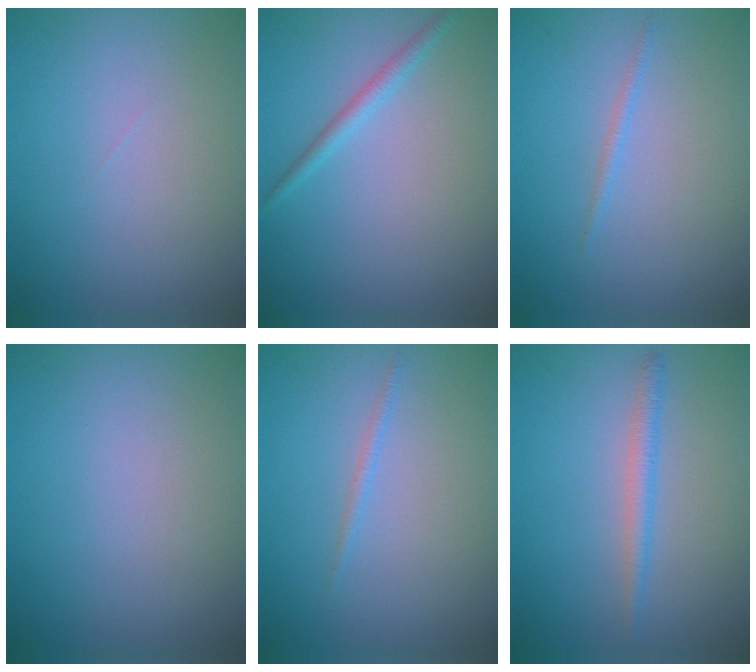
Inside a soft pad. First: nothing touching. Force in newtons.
{"total": 1.4, "press": 1.4, "slide": 0.0}
{"total": 0.8, "press": 0.8, "slide": 0.1}
{"total": 0.0}
{"total": 0.8, "press": 0.8, "slide": 0.1}
{"total": 1.7, "press": 1.7, "slide": 0.1}